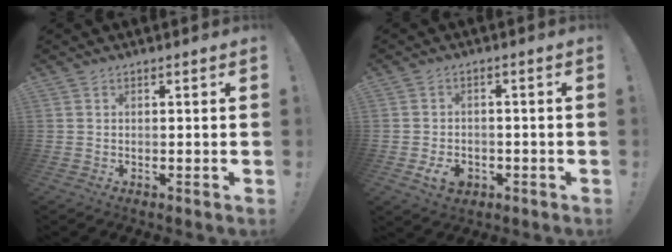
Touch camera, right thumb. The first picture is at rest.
{"total": 6.0, "force": [-2.4, 4.3, 3.3], "torque": [-0.054, 0.008, -0.042]}